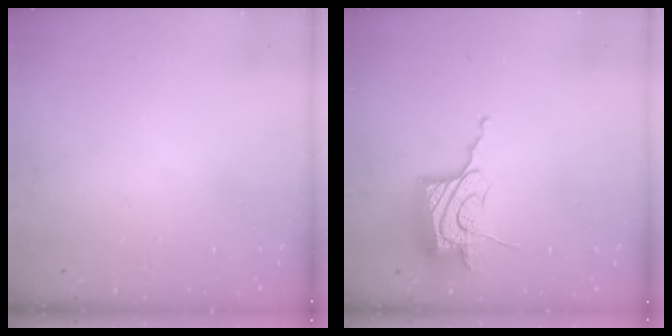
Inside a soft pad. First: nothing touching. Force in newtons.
{"total": 17.2, "press": 17.1, "slide": 0.7}